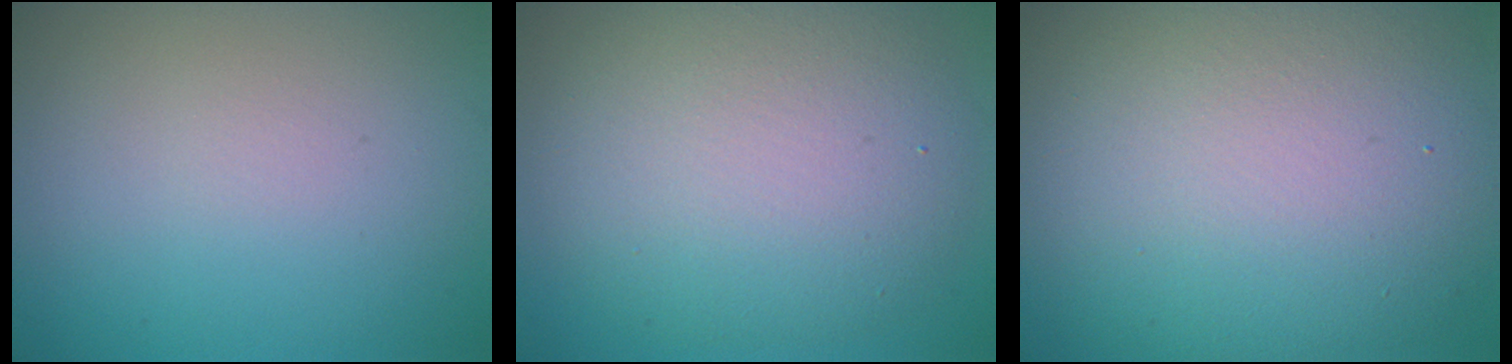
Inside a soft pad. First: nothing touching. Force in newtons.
{"total": 8.5, "press": 8.5, "slide": 0.5}
{"total": 15.0, "press": 15.0, "slide": 0.4}